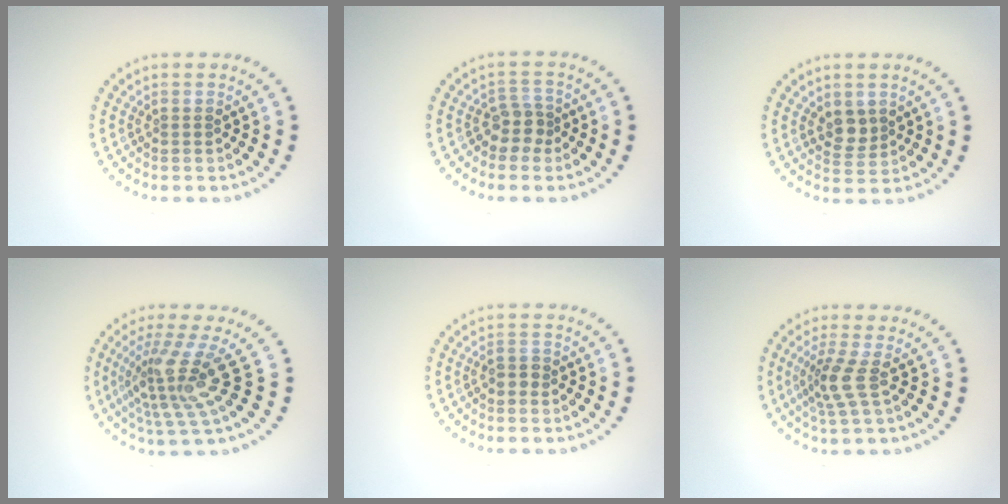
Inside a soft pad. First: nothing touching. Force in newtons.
{"total": 2.0, "press": 1.6, "slide": 1.3}
{"total": 2.0, "press": 1.8, "slide": 0.8}
{"total": 4.8, "press": 3.2, "slide": 3.6}
{"total": 1.2, "press": 1.1, "slide": 0.5}
{"total": 2.7, "press": 2.0, "slide": 1.8}